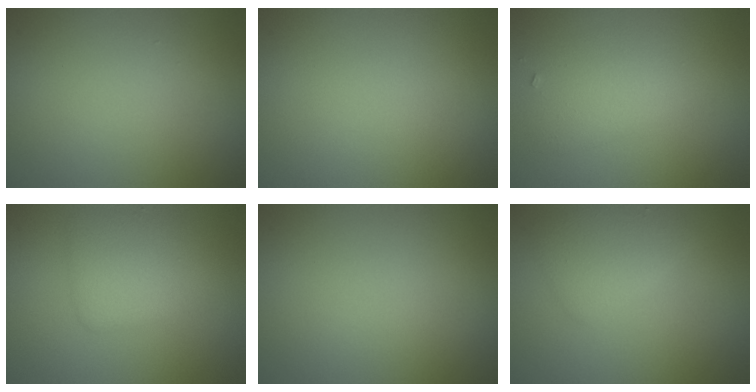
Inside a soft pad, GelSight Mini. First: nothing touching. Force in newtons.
{"total": 0.0}
{"total": 2.3, "press": 2.3, "slide": 0.2}
{"total": 3.0, "press": 3.0, "slide": 0.1}
{"total": 0.0}
{"total": 2.6, "press": 2.6, "slide": 0.1}